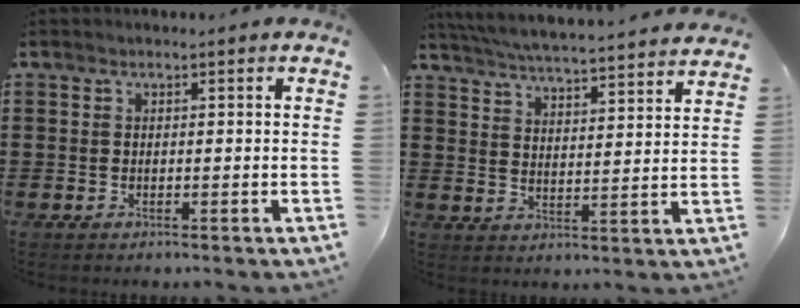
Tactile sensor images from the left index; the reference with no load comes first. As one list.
[{"total": 5.2, "force": [5.1, -0.6, 0.8], "torque": [-0.040, -0.041, 0.086]}]